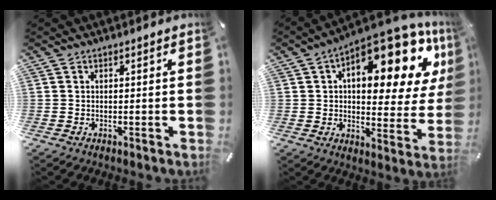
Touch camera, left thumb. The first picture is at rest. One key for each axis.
{"total": 19.4, "fx": 9.8, "fy": 8.9, "fz": 14.2, "tx": -0.188, "ty": -0.074, "tz": 0.156}